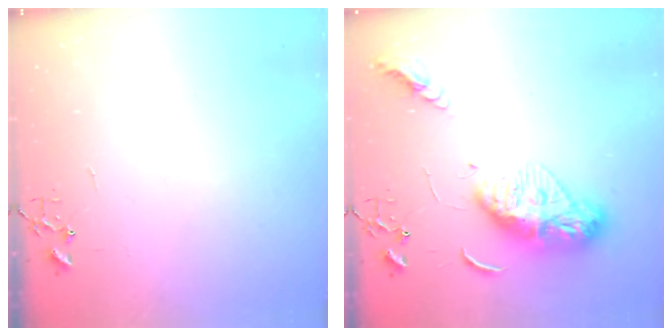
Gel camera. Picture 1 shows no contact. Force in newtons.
{"total": 15.4, "press": 15.3, "slide": 1.2}